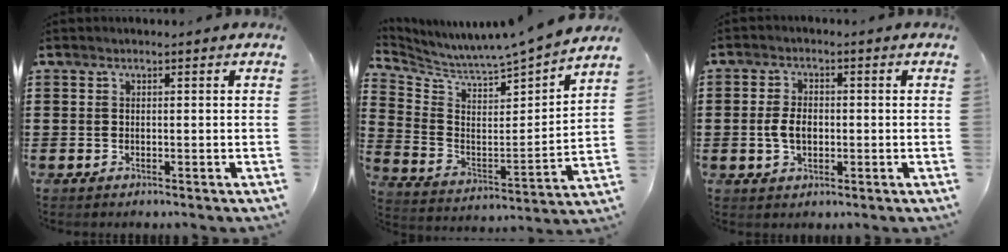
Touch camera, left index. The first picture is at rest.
{"total": 5.4, "force": [5.3, -0.9, 0.6], "torque": [-0.045, -0.068, 0.080]}
{"total": 4.2, "force": [-0.5, 2.5, 3.3], "torque": [-0.078, 0.001, -0.015]}